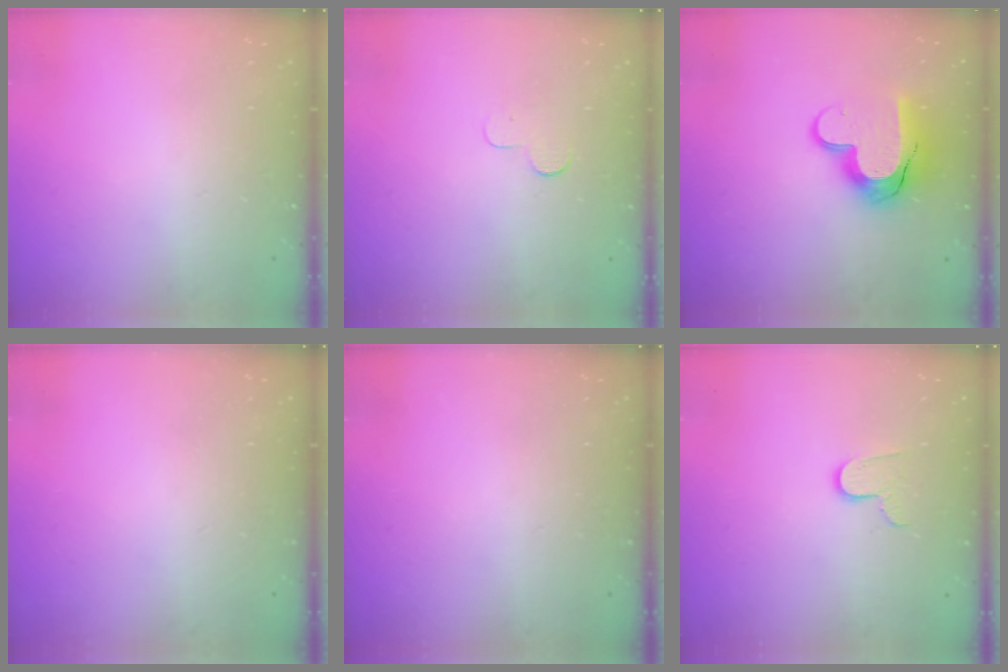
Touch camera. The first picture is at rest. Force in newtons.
{"total": 2.9, "press": 2.9, "slide": 0.3}
{"total": 14.0, "press": 13.9, "slide": 0.7}
{"total": 0.0}
{"total": 0.0}
{"total": 6.4, "press": 6.4, "slide": 0.5}